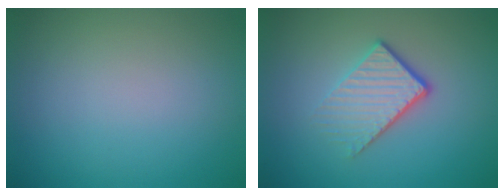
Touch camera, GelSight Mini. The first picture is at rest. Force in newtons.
{"total": 3.9, "press": 2.7, "slide": 2.9}